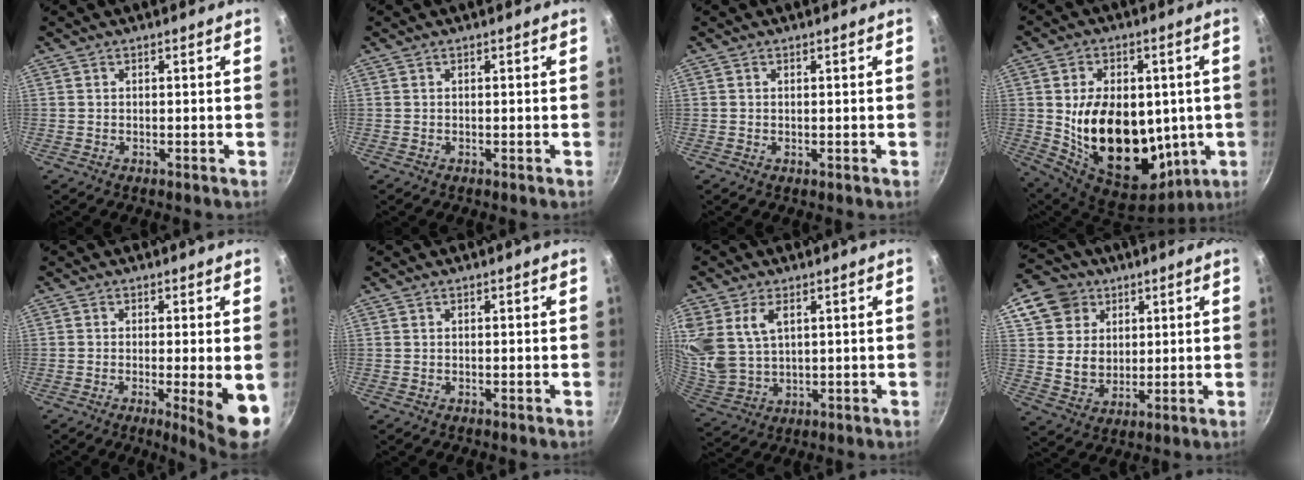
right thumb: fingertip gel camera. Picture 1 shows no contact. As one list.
[{"total": 0.0}, {"total": 0.0}, {"total": 23.6, "force": [0.4, 15.8, 17.5], "torque": [-0.265, -0.023, 0.025]}, {"total": 8.3, "force": [-1.7, 1.1, 8.1], "torque": [-0.108, -0.009, -0.019]}, {"total": 0.0}, {"total": 12.0, "force": [4.5, 8.1, 7.7], "torque": [-0.156, -0.019, 0.103]}, {"total": 12.2, "force": [5.2, 10.0, 4.5], "torque": [-0.048, -0.010, 0.096]}]